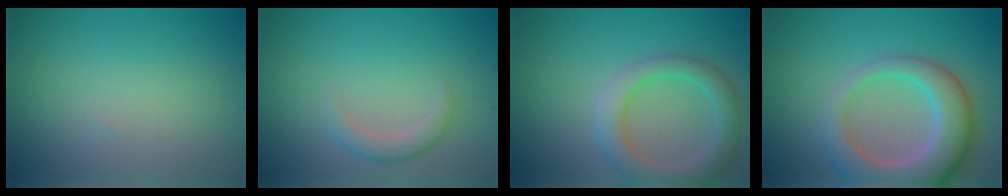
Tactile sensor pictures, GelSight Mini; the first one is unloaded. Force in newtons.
{"total": 1.9, "press": 1.9, "slide": 0.2}
{"total": 4.7, "press": 4.7, "slide": 0.4}
{"total": 8.3, "press": 8.2, "slide": 1.0}